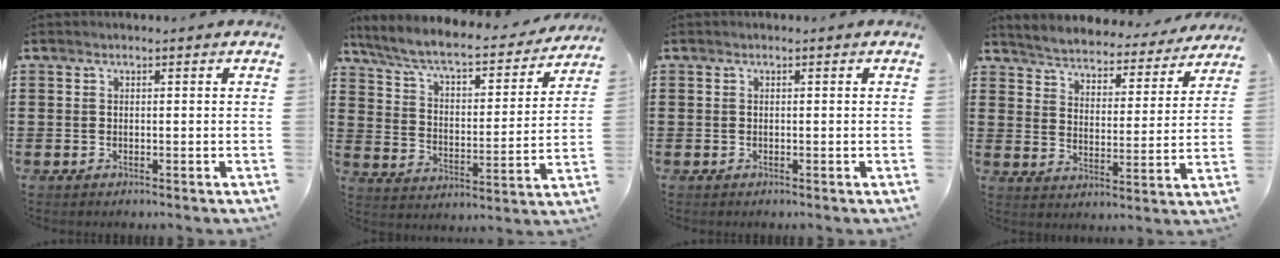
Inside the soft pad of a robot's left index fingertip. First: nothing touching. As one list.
[{"total": 6.6, "force": [5.8, 0.8, 3.1], "torque": [-0.085, -0.039, 0.095]}, {"total": 0.0}, {"total": 4.0, "force": [4.0, -0.1, -0.3], "torque": [-0.021, -0.039, 0.063]}]